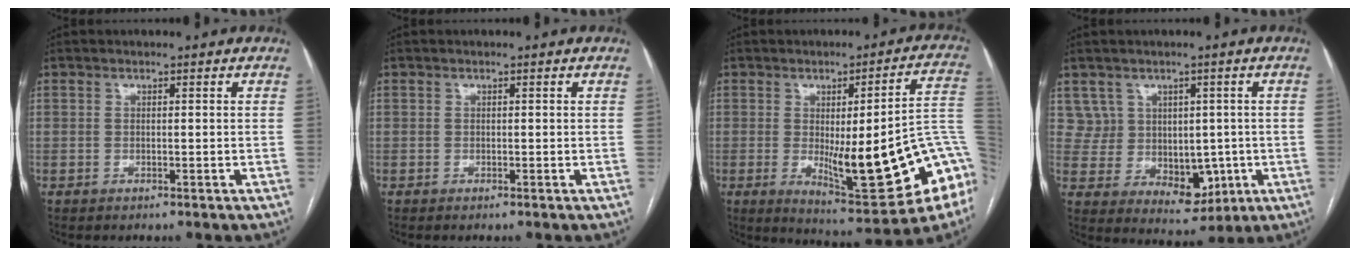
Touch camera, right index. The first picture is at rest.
{"total": 0.0}
{"total": 21.3, "force": [-4.8, 3.6, 20.4], "torque": [-0.190, 0.001, -0.048]}
{"total": 9.2, "force": [1.4, 8.7, 2.9], "torque": [-0.056, 0.032, 0.056]}